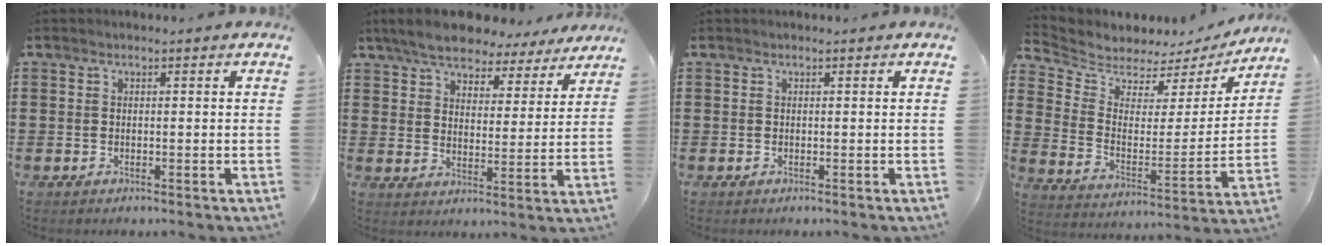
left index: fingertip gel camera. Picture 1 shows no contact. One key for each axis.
{"total": 7.0, "fx": 6.6, "fy": 1.7, "fz": 1.8, "tx": -0.067, "ty": -0.026, "tz": 0.119}
{"total": 0.0}
{"total": 4.6, "fx": 4.1, "fy": 1.8, "fz": 0.4, "tx": -0.042, "ty": -0.036, "tz": 0.065}